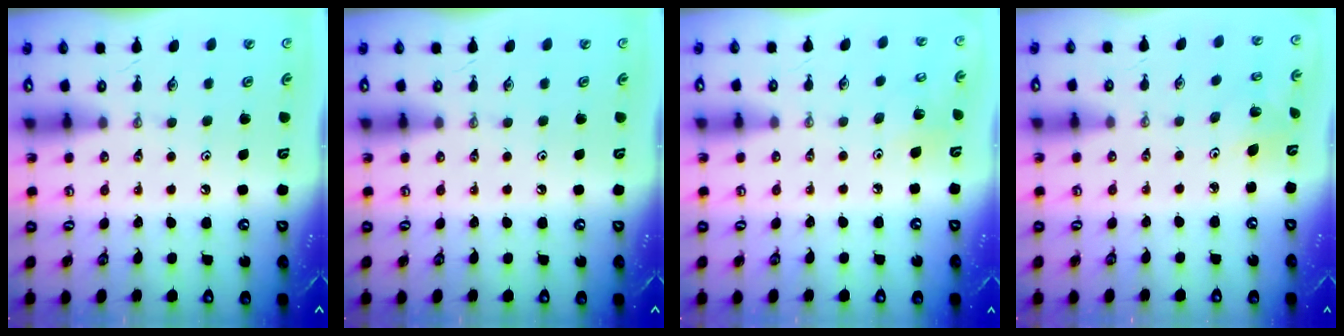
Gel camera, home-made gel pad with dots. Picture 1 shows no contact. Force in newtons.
{"total": 0.0}
{"total": 6.3, "press": 6.2, "slide": 0.5}
{"total": 2.7, "press": 2.7, "slide": 0.2}